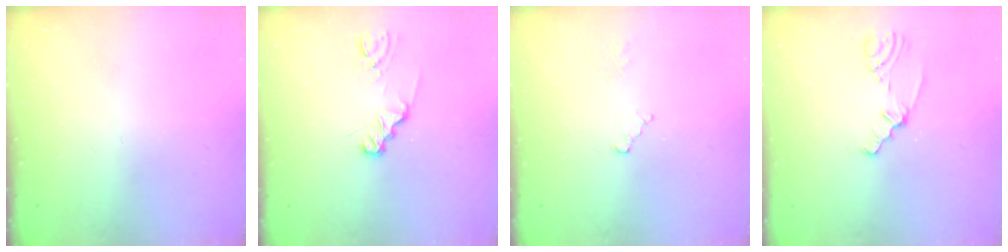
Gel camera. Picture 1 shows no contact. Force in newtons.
{"total": 1.9, "press": 1.9, "slide": 0.2}
{"total": 2.3, "press": 2.3, "slide": 0.4}
{"total": 2.0, "press": 1.5, "slide": 1.4}